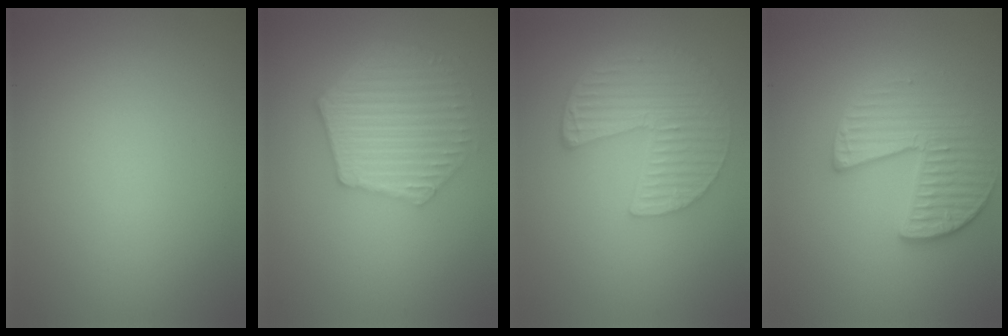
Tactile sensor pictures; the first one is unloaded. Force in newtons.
{"total": 6.0, "press": 4.6, "slide": 3.9}
{"total": 5.4, "press": 4.1, "slide": 3.5}
{"total": 3.5, "press": 3.3, "slide": 1.2}